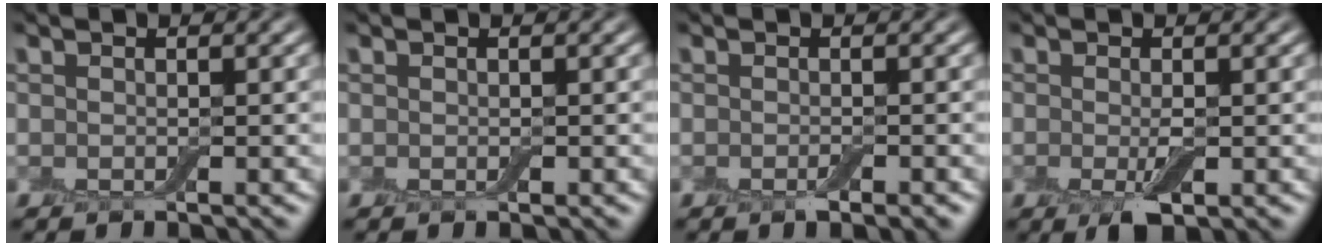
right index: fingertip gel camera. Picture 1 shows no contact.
{"total": 0.0}
{"total": 1.2, "force": [-0.7, 0.2, 1.0], "torque": [-0.015, -0.005, -0.010]}
{"total": 2.2, "force": [-0.5, 0.6, 2.0], "torque": [-0.039, -0.007, -0.008]}